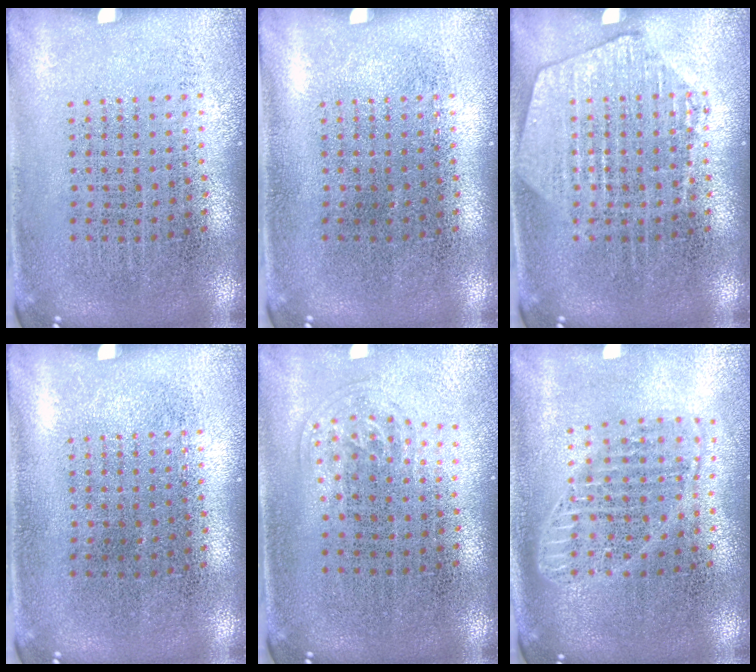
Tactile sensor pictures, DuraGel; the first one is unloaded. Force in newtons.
{"total": 0.0}
{"total": 2.0, "press": 2.0, "slide": 0.3}
{"total": 0.0}
{"total": 0.9, "press": 0.6, "slide": 0.7}
{"total": 1.8, "press": 1.5, "slide": 0.9}